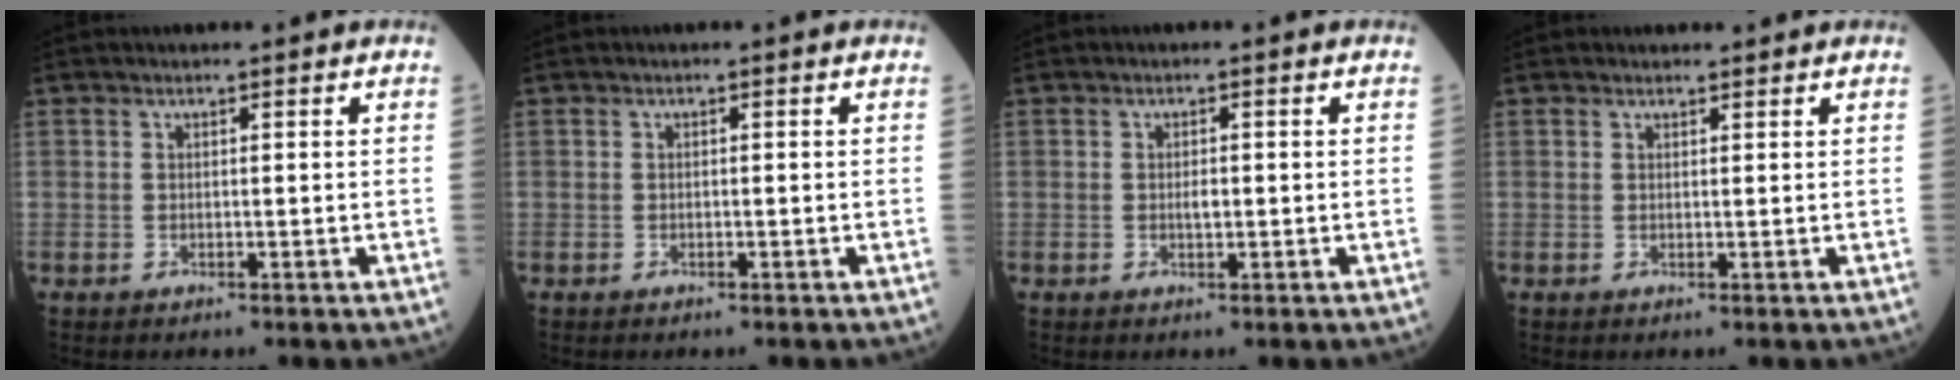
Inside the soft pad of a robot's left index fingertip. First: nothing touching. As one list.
[{"total": 0.0}, {"total": 1.0, "force": [-0.2, 0.4, 0.9], "torque": [-0.016, -0.004, -0.004]}, {"total": 1.0, "force": [0.9, 0.3, 0.0], "torque": [-0.005, 0.000, 0.013]}]